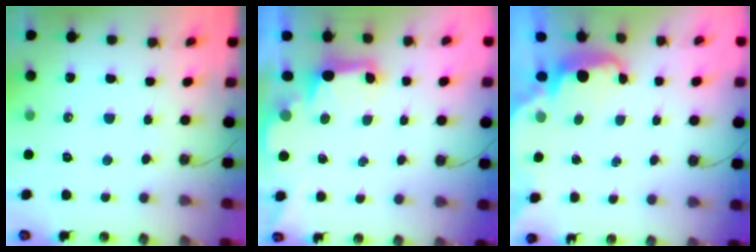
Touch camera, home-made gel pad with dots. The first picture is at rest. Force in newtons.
{"total": 2.3, "press": 2.2, "slide": 0.8}
{"total": 2.5, "press": 2.4, "slide": 0.6}